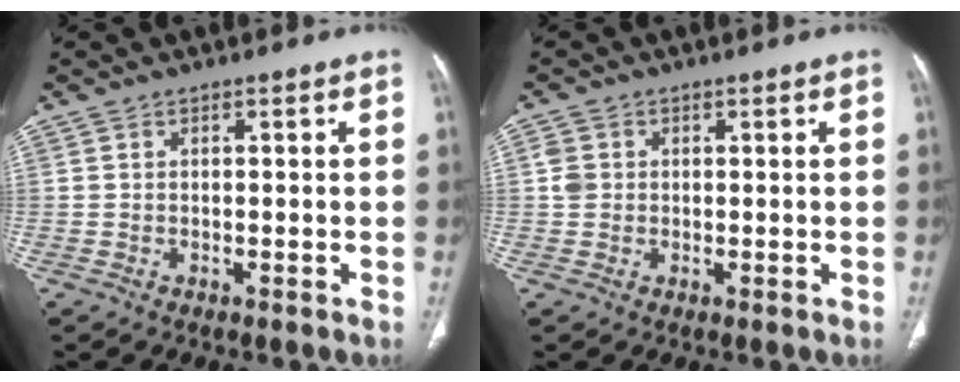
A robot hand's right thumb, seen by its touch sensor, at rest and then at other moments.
{"total": 2.4, "force": [0.1, 2.2, 0.9], "torque": [-0.011, 0.006, 0.000]}